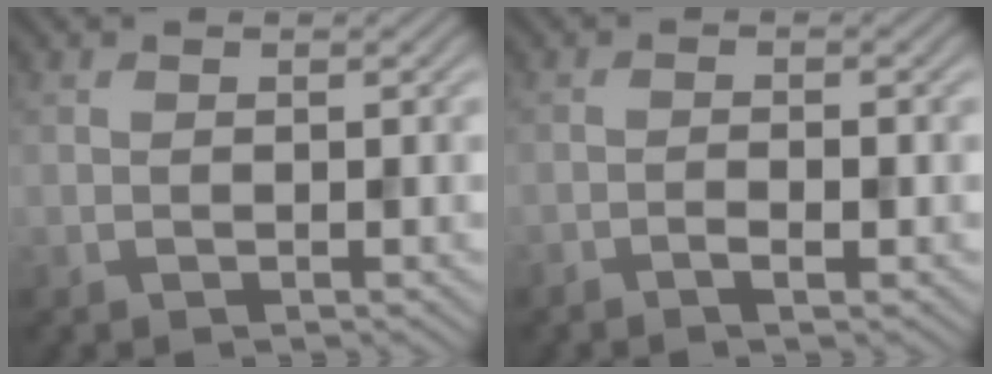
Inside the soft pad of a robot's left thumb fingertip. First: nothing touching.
{"total": 1.6, "force": [-0.9, 0.4, 1.2], "torque": [-0.023, 0.001, -0.018]}